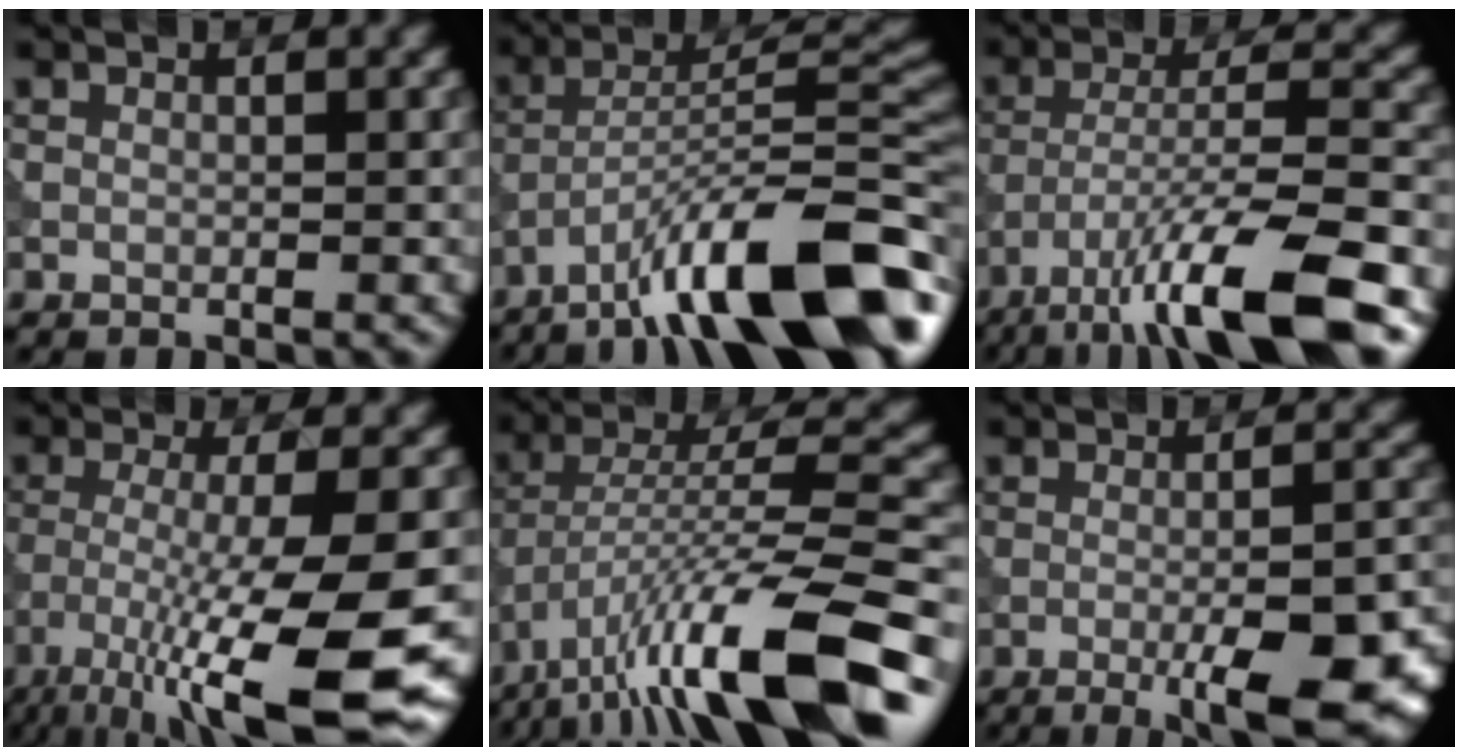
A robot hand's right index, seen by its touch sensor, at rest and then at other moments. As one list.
[{"total": 14.2, "force": [-9.1, 3.6, 10.4], "torque": [-0.159, 0.011, -0.160]}, {"total": 11.9, "force": [-7.4, 2.3, 9.1], "torque": [-0.154, 0.005, -0.127]}, {"total": 12.3, "force": [-6.3, 2.4, 10.3], "torque": [-0.179, -0.022, -0.104]}, {"total": 13.5, "force": [-7.6, 3.1, 10.7], "torque": [-0.185, 0.015, -0.128]}, {"total": 11.0, "force": [-4.4, 3.3, 9.6], "torque": [-0.122, 0.000, -0.054]}]